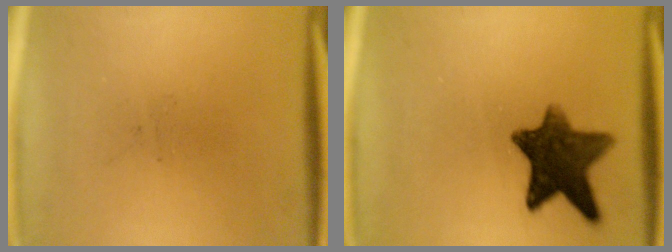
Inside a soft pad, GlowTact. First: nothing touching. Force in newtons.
{"total": 10.8}